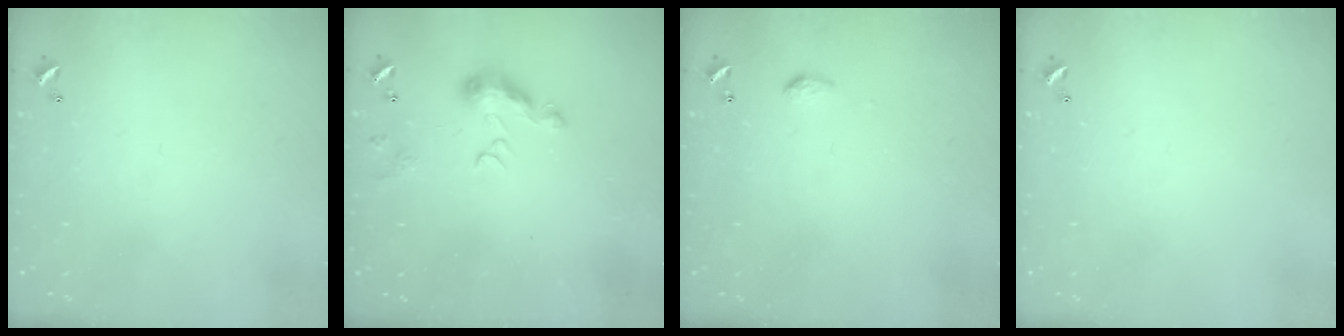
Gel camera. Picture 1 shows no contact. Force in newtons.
{"total": 7.3, "press": 7.3, "slide": 1.0}
{"total": 4.1, "press": 4.1, "slide": 0.6}
{"total": 0.0}